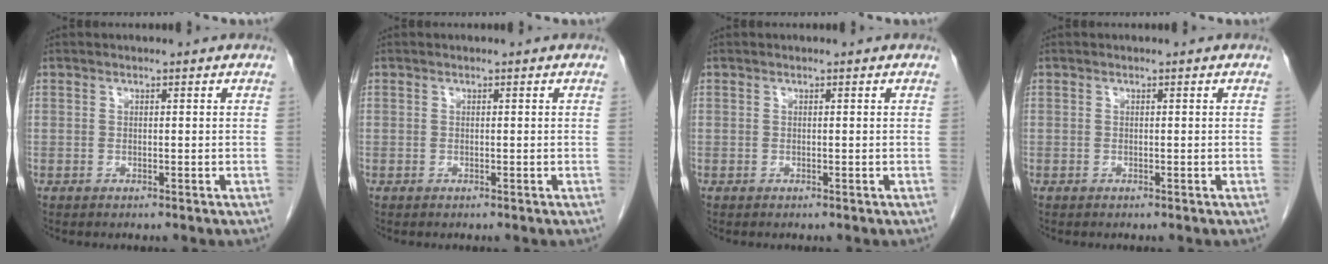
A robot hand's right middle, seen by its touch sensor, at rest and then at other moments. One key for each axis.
{"total": 0.0}
{"total": 0.0}
{"total": 0.0}